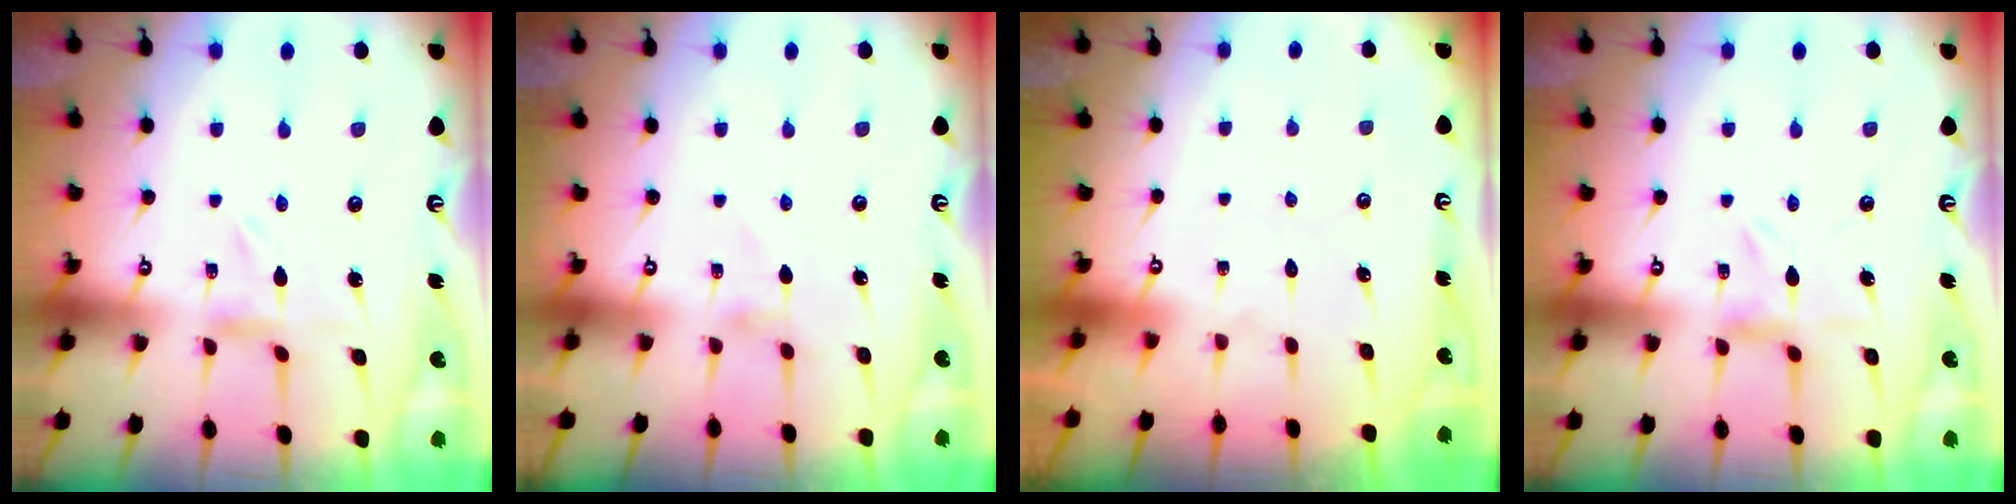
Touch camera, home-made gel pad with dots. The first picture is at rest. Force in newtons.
{"total": 0.6, "press": 0.5, "slide": 0.3}
{"total": 1.6, "press": 1.6, "slide": 0.1}
{"total": 1.5, "press": 1.4, "slide": 0.4}